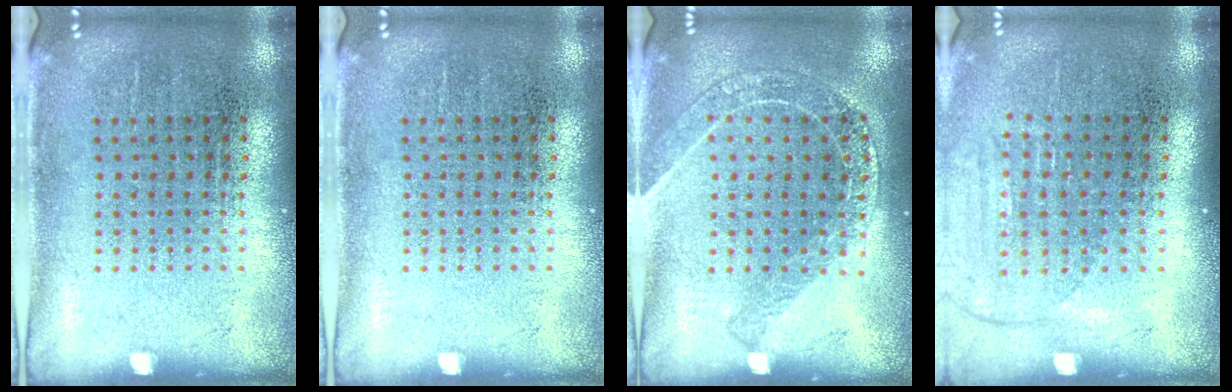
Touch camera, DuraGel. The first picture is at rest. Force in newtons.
{"total": 0.0}
{"total": 1.4, "press": 1.4, "slide": 0.3}
{"total": 1.3, "press": 1.2, "slide": 0.6}